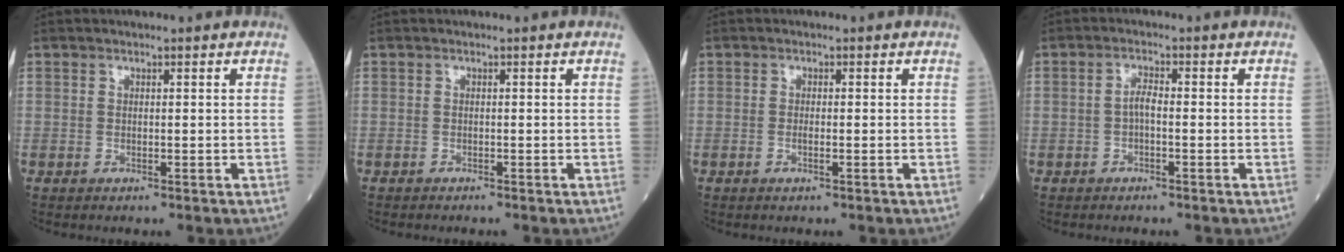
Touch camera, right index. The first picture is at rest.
{"total": 0.6, "force": [-0.6, 0.0, 0.1], "torque": [-0.003, -0.001, -0.013]}
{"total": 1.0, "force": [-0.3, 0.1, 1.0], "torque": [-0.022, 0.000, -0.002]}
{"total": 2.0, "force": [-0.5, 0.5, 1.9], "torque": [-0.034, 0.004, -0.011]}